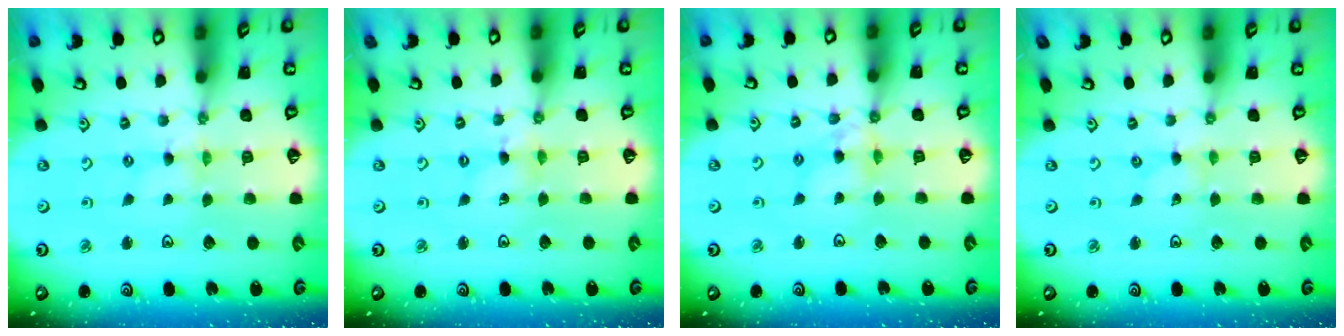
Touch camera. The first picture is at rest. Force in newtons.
{"total": 1.4, "press": 1.4, "slide": 0.1}
{"total": 7.9, "press": 7.9, "slide": 0.6}
{"total": 0.0}